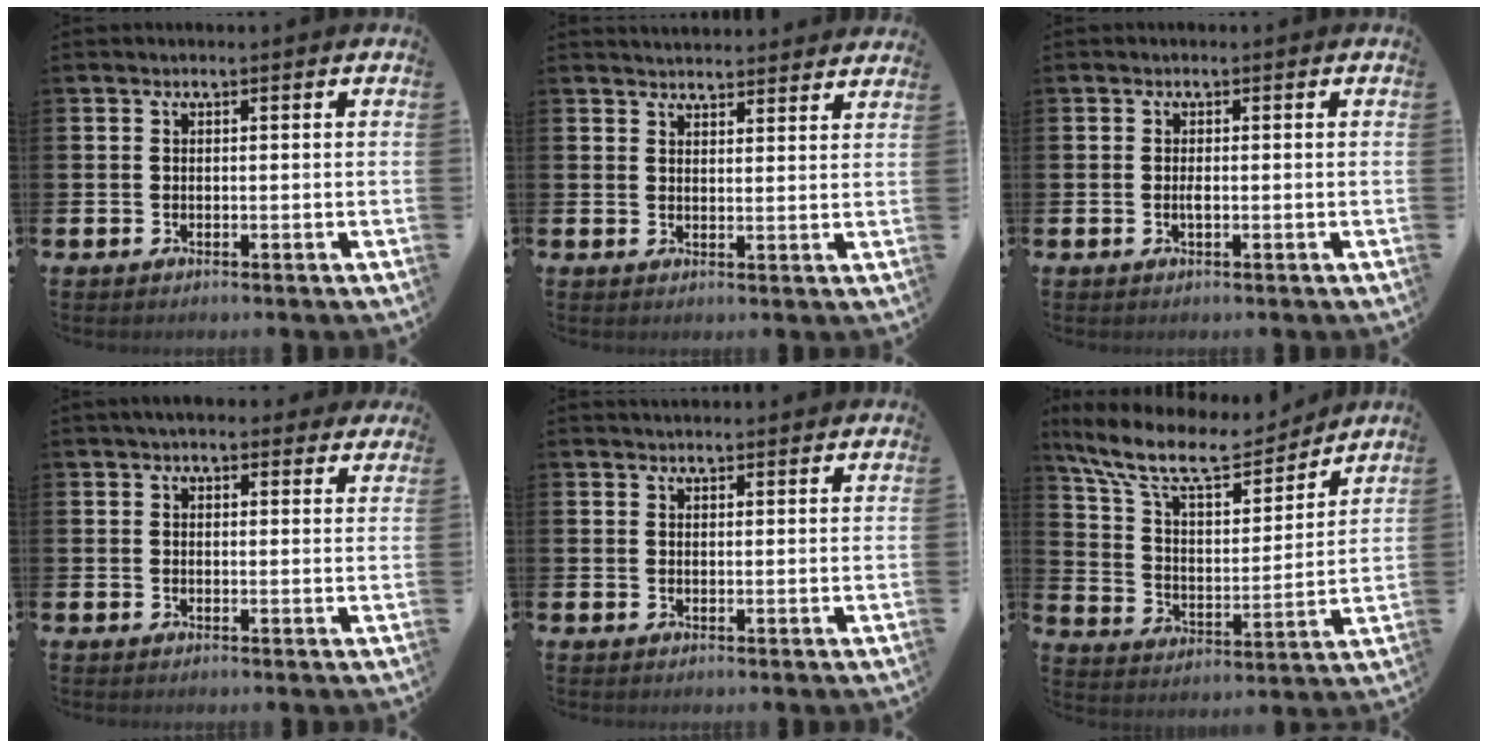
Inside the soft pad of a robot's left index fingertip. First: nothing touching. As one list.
[{"total": 3.6, "force": [3.6, 0.3, -0.1], "torque": [-0.005, -0.021, 0.066]}, {"total": 0.9, "force": [-0.1, 0.2, 0.9], "torque": [-0.023, 0.000, -0.001]}, {"total": 3.3, "force": [3.1, 1.1, 0.6], "torque": [-0.018, -0.006, 0.058]}, {"total": 2.1, "force": [2.0, 0.3, 0.0], "torque": [0.003, -0.010, 0.035]}, {"total": 12.1, "force": [10.3, 3.5, 5.3], "torque": [-0.144, -0.058, 0.178]}]